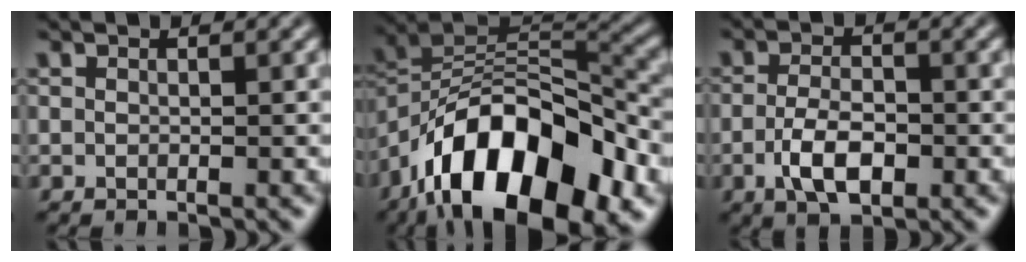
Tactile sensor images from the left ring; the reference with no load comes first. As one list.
[{"total": 14.4, "force": [-8.0, 6.3, 10.2], "torque": [-0.163, 0.011, -0.148]}, {"total": 4.0, "force": [-1.3, 2.0, 3.2], "torque": [-0.066, -0.003, -0.027]}]